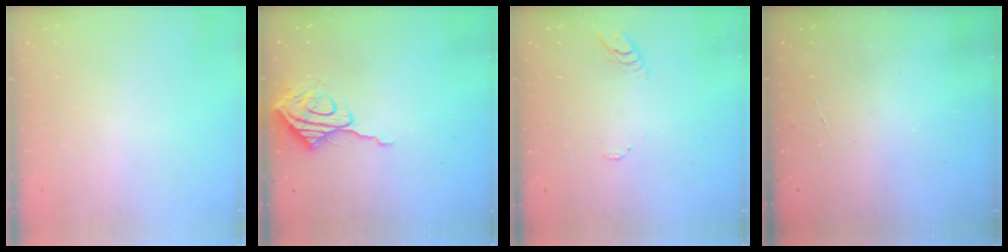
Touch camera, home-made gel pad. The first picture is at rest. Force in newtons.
{"total": 8.7, "press": 8.7, "slide": 0.5}
{"total": 3.9, "press": 3.9, "slide": 0.2}
{"total": 2.8, "press": 2.8, "slide": 0.3}